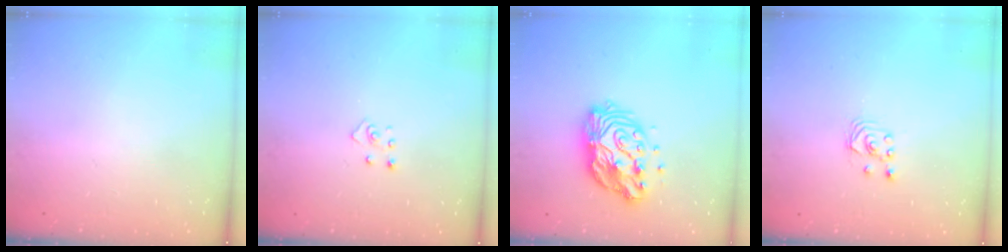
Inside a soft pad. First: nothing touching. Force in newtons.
{"total": 2.8, "press": 2.8, "slide": 0.3}
{"total": 13.4, "press": 13.4, "slide": 1.2}
{"total": 1.8, "press": 1.8, "slide": 0.2}